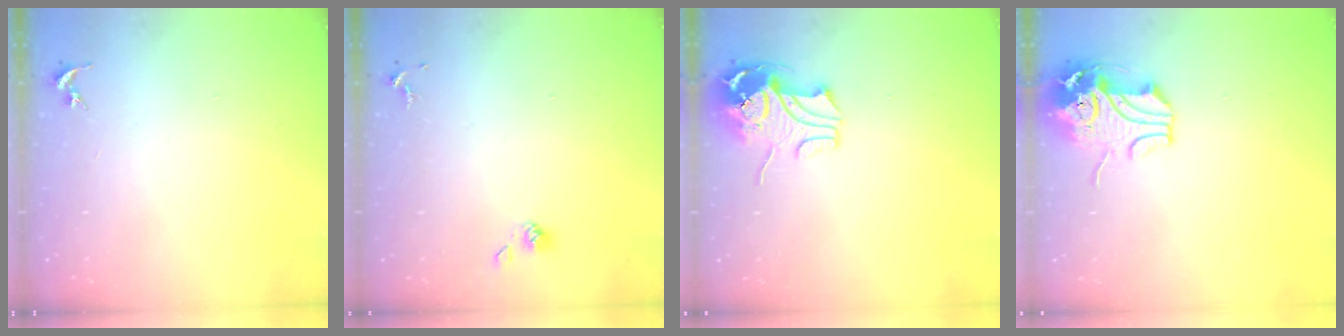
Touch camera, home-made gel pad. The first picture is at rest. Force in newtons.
{"total": 3.6, "press": 3.4, "slide": 1.3}
{"total": 10.6, "press": 10.6, "slide": 0.8}
{"total": 10.6, "press": 10.5, "slide": 1.9}